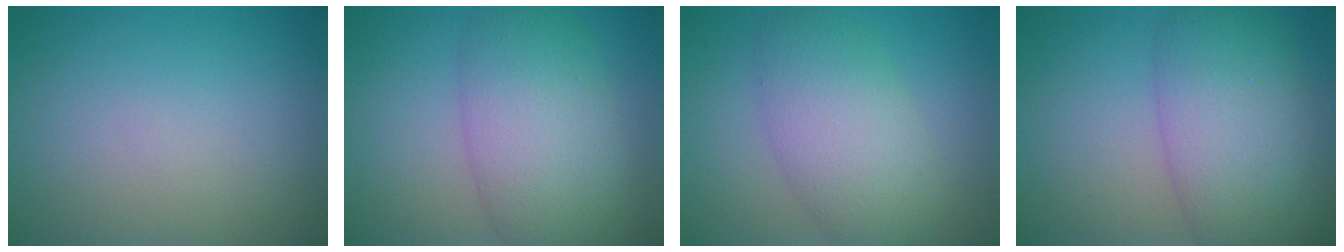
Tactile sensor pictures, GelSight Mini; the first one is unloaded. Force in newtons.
{"total": 7.5, "press": 7.5, "slide": 0.2}
{"total": 5.9, "press": 5.9, "slide": 0.2}
{"total": 8.4, "press": 8.4, "slide": 0.2}